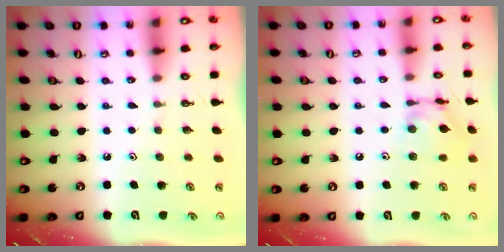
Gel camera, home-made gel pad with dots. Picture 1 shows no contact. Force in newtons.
{"total": 12.3, "press": 12.3, "slide": 0.9}